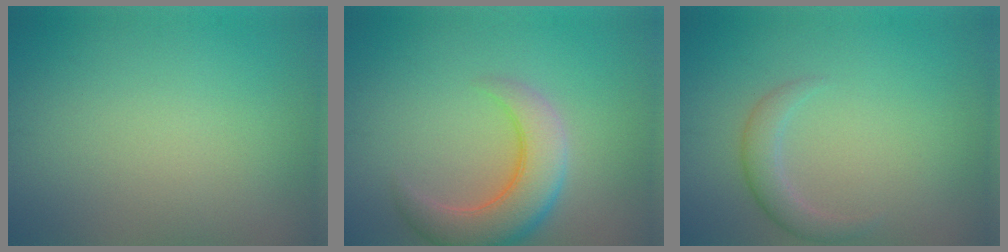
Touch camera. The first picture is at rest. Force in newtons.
{"total": 5.6, "press": 5.5, "slide": 0.4}
{"total": 2.0, "press": 2.0, "slide": 0.1}